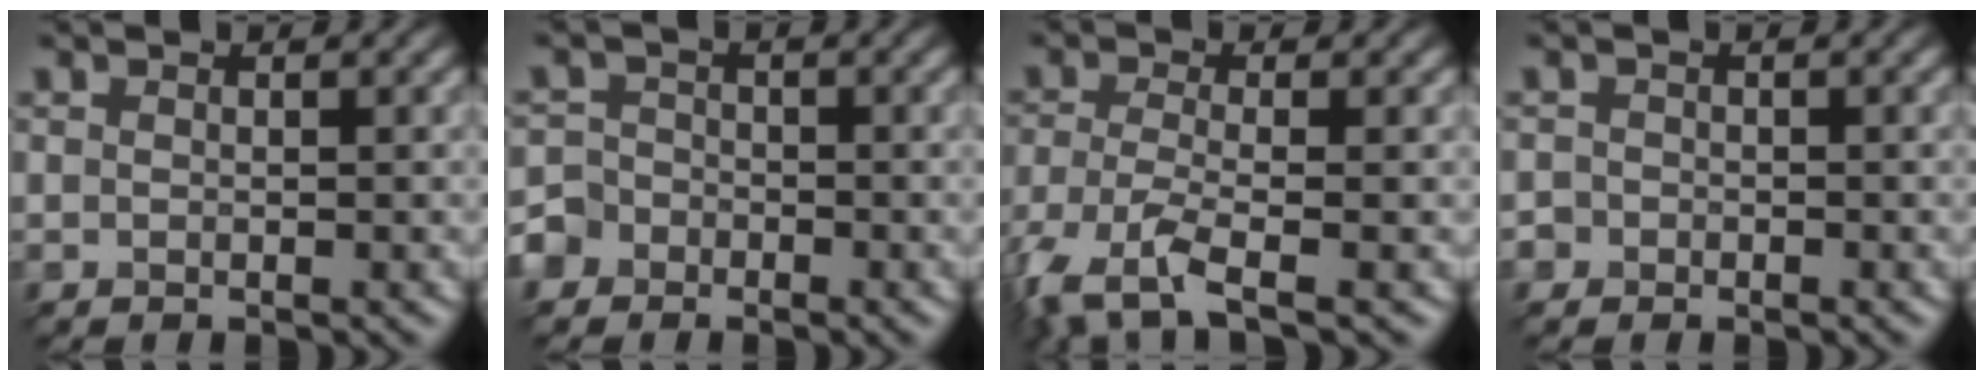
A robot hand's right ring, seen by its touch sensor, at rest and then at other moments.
{"total": 2.7, "force": [-2.4, 1.0, -0.8], "torque": [0.002, 0.002, -0.032]}
{"total": 5.8, "force": [-4.2, 1.3, 3.7], "torque": [-0.111, -0.008, -0.072]}
{"total": 1.6, "force": [-1.3, -0.2, -1.0], "torque": [0.001, 0.004, -0.007]}